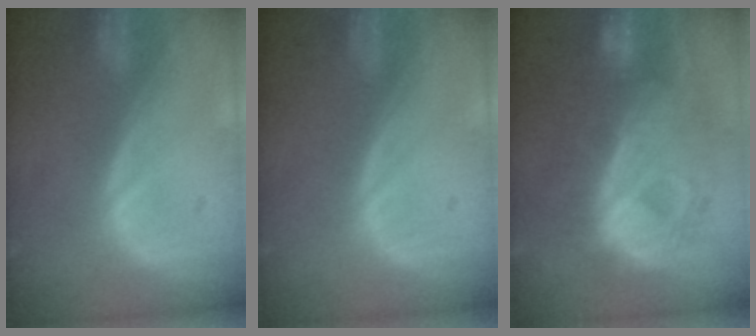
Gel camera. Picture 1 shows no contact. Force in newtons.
{"total": 0.0}
{"total": 12.1, "press": 12.0, "slide": 1.4}